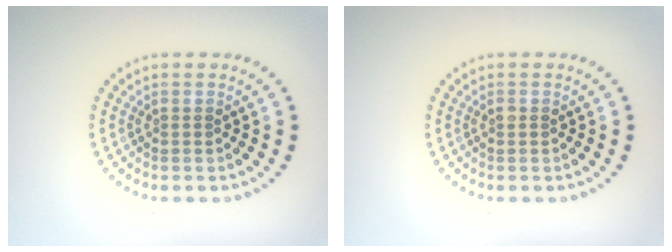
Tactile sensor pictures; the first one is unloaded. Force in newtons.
{"total": 0.6, "press": 0.6, "slide": 0.0}